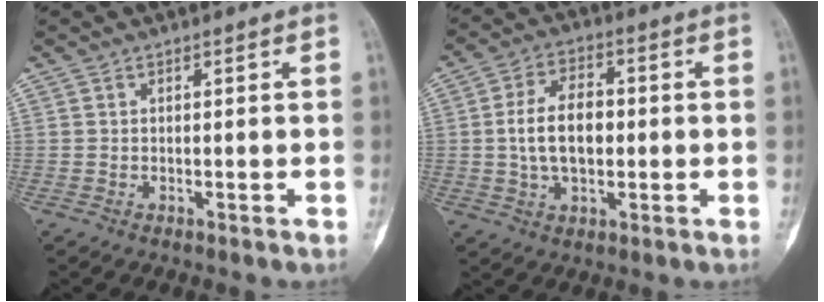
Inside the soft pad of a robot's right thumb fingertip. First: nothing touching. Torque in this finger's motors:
{"motor_torque": [1.23, 1.59, 0.48, -0.47, 0.32]}